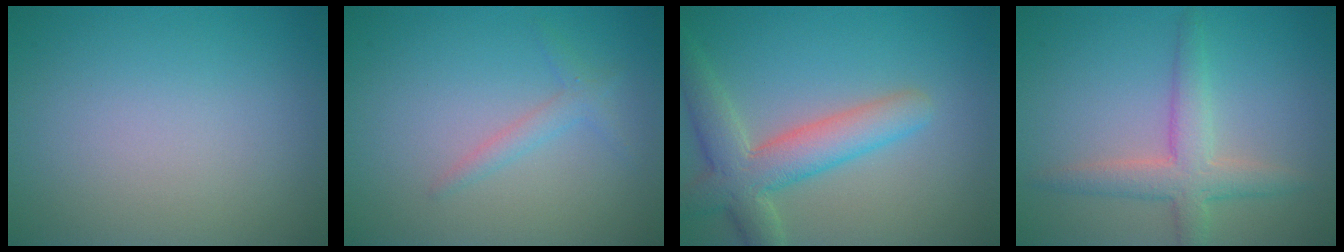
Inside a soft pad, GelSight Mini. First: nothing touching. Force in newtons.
{"total": 1.5, "press": 1.5, "slide": 0.1}
{"total": 5.7, "press": 5.6, "slide": 0.7}
{"total": 3.7, "press": 3.7, "slide": 0.2}